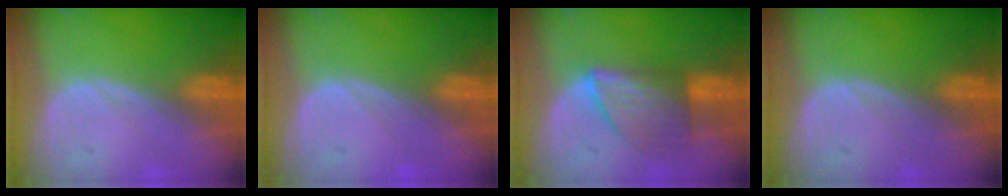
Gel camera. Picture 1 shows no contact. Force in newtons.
{"total": 0.5, "press": 0.1, "slide": 0.5}
{"total": 6.1, "press": 6.1, "slide": 0.3}
{"total": 0.0}